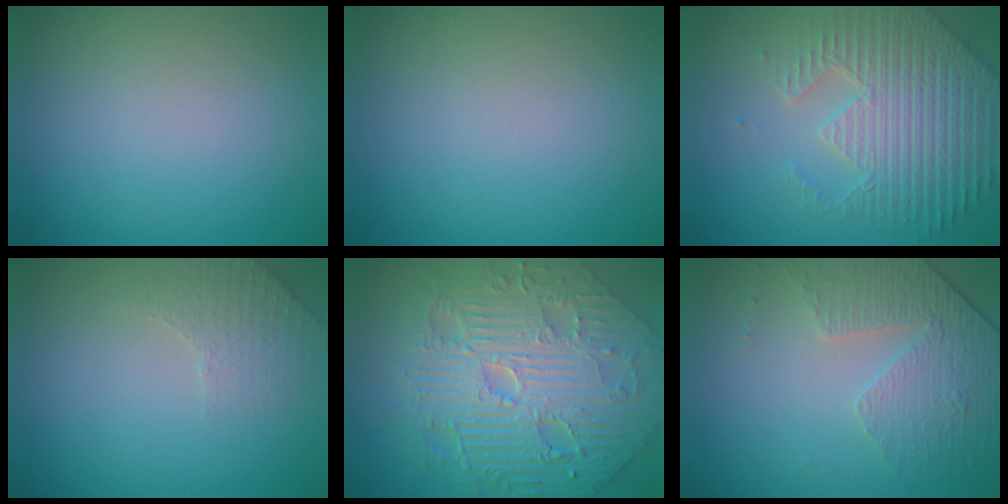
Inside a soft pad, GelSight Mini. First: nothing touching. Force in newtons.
{"total": 0.0}
{"total": 6.5, "press": 5.3, "slide": 3.8}
{"total": 2.3, "press": 2.3, "slide": 0.6}
{"total": 11.5, "press": 7.9, "slide": 8.4}
{"total": 4.7, "press": 3.3, "slide": 3.4}